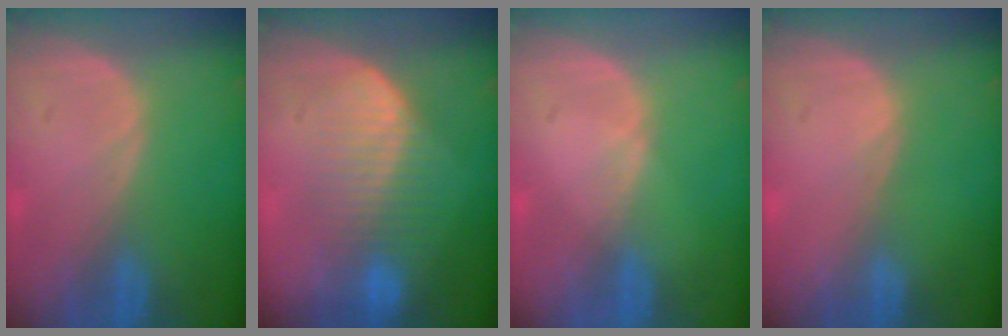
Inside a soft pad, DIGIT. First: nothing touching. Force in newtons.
{"total": 6.9, "press": 6.7, "slide": 1.5}
{"total": 0.6, "press": 0.5, "slide": 0.2}
{"total": 0.0}